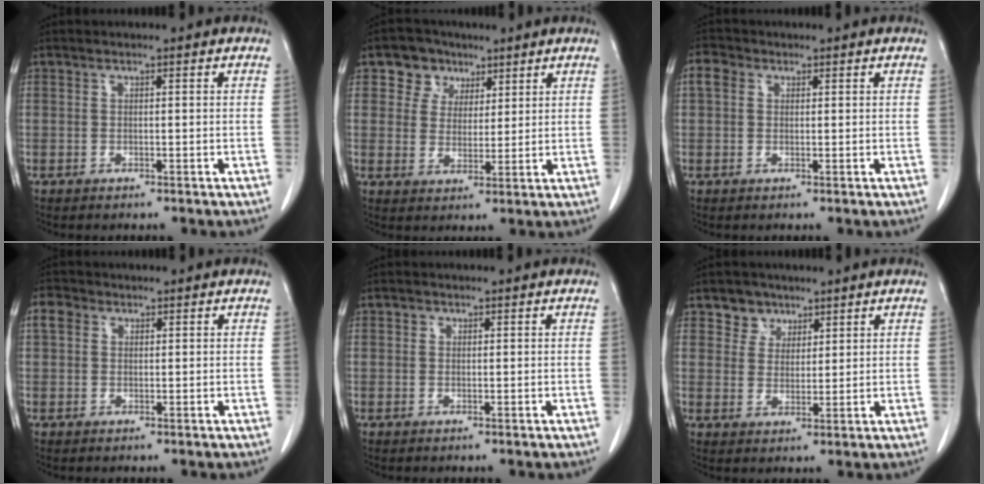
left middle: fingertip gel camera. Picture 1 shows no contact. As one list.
[{"total": 6.0, "force": [3.3, 4.9, 1.0], "torque": [-0.023, 0.018, 0.059]}, {"total": 2.7, "force": [0.9, 2.2, 1.3], "torque": [-0.030, 0.017, 0.016]}, {"total": 2.7, "force": [1.1, 2.2, 1.1], "torque": [-0.027, 0.014, 0.020]}, {"total": 0.6, "force": [0.3, 0.6, 0.1], "torque": [0.003, 0.001, 0.002]}, {"total": 4.0, "force": [2.7, 2.9, 0.1], "torque": [-0.001, 0.004, 0.045]}]